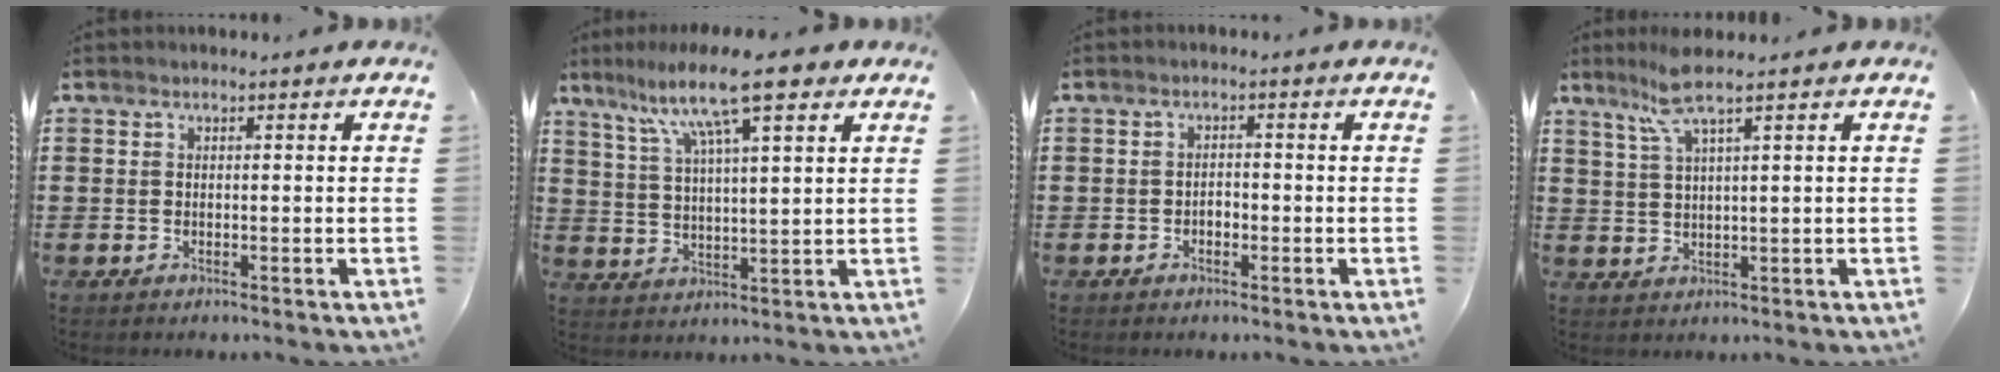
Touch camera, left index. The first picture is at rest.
{"total": 12.1, "force": [8.2, 2.0, 8.7], "torque": [-0.171, -0.018, 0.138]}
{"total": 1.4, "force": [-0.6, 0.8, 0.9], "torque": [-0.021, 0.002, -0.013]}
{"total": 5.9, "force": [3.8, 0.1, 4.5], "torque": [-0.106, 0.002, 0.065]}